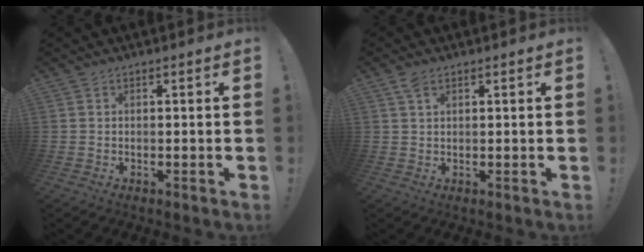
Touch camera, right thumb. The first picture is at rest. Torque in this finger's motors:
{"motor_torque": [0.00, 0.73, 0.17, -0.08, 0.00]}